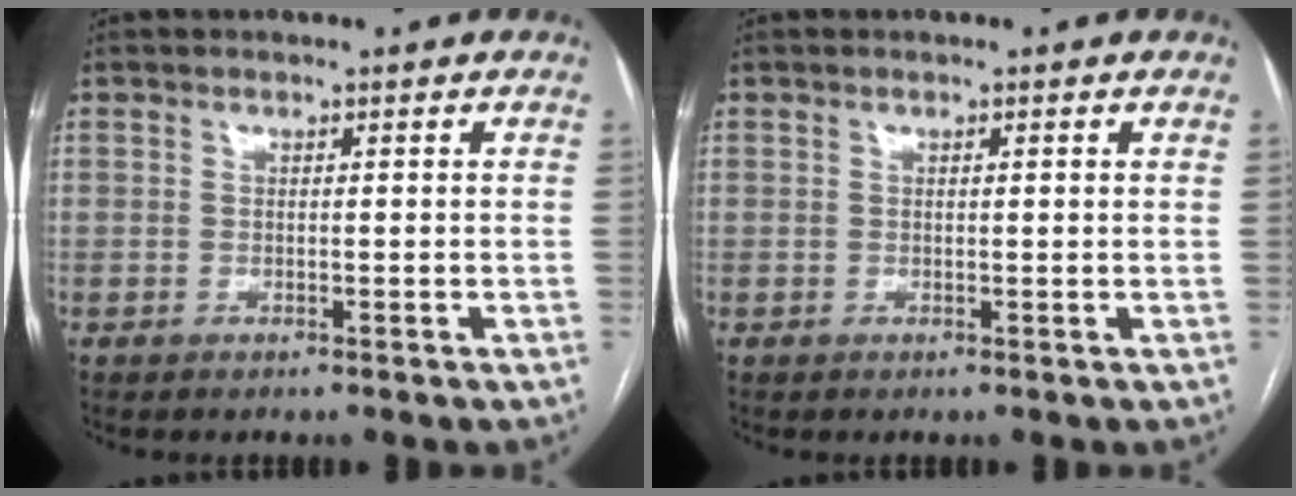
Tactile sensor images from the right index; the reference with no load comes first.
{"total": 0.5, "force": [0.3, 0.0, 0.5], "torque": [-0.010, 0.002, 0.002]}